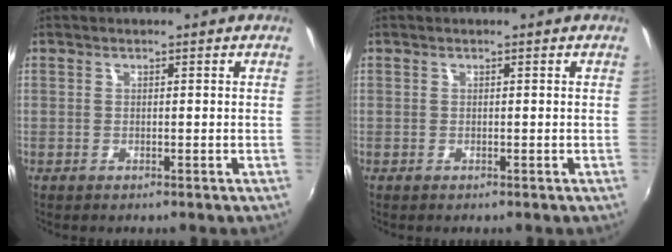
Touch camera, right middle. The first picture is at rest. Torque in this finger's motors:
{"motor_torque": [-0.13, 0.04, -0.03, -0.01]}